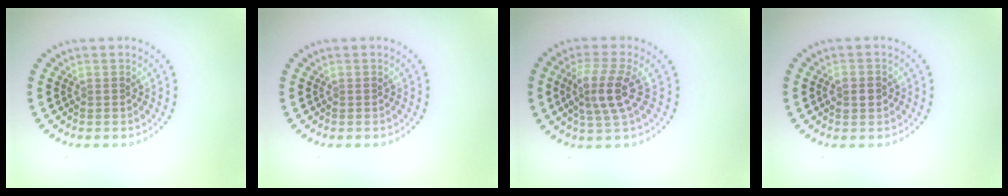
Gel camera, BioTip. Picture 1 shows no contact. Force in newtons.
{"total": 0.0}
{"total": 3.7, "press": 3.3, "slide": 1.8}
{"total": 2.0, "press": 2.0, "slide": 0.1}